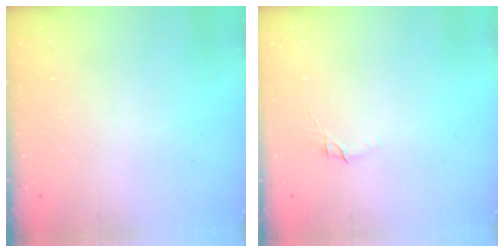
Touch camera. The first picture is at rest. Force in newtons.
{"total": 4.5, "press": 4.4, "slide": 1.0}